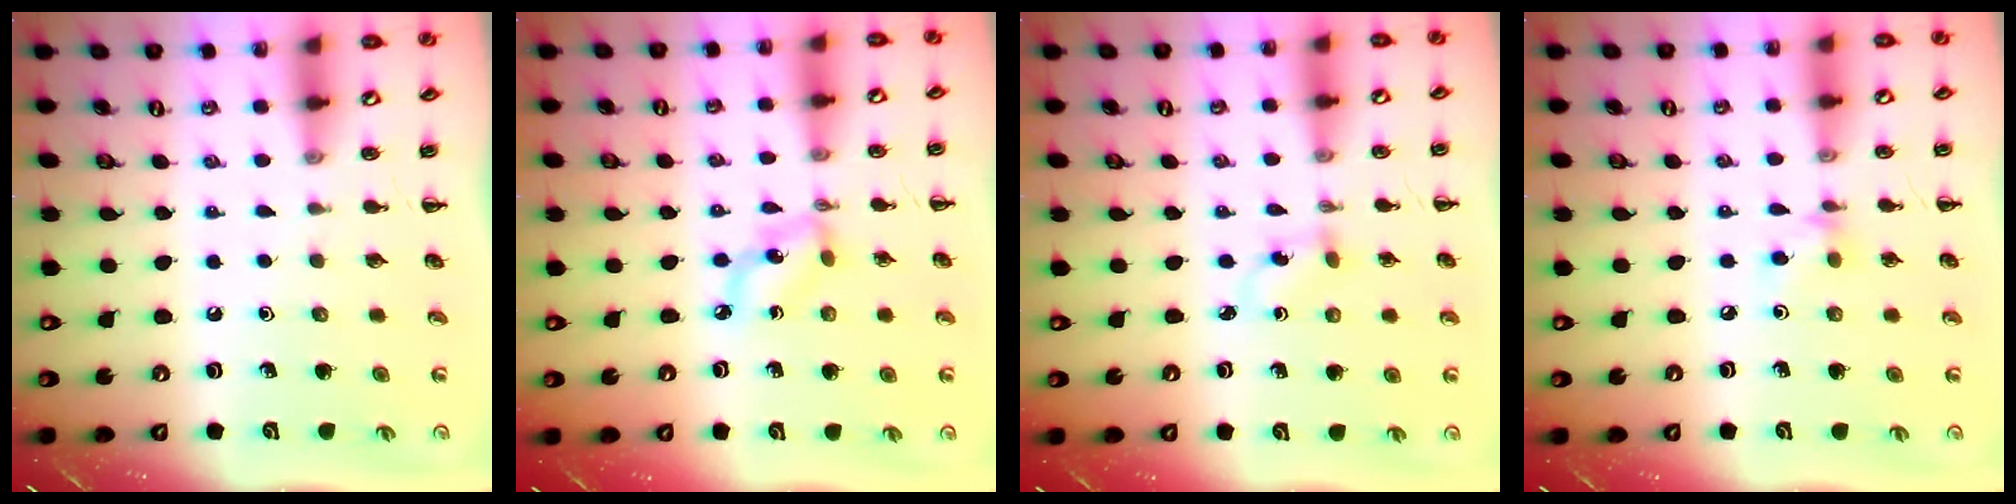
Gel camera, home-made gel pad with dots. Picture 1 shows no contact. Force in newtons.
{"total": 5.0, "press": 4.9, "slide": 1.2}
{"total": 1.6, "press": 1.4, "slide": 0.7}
{"total": 5.1, "press": 5.0, "slide": 1.1}